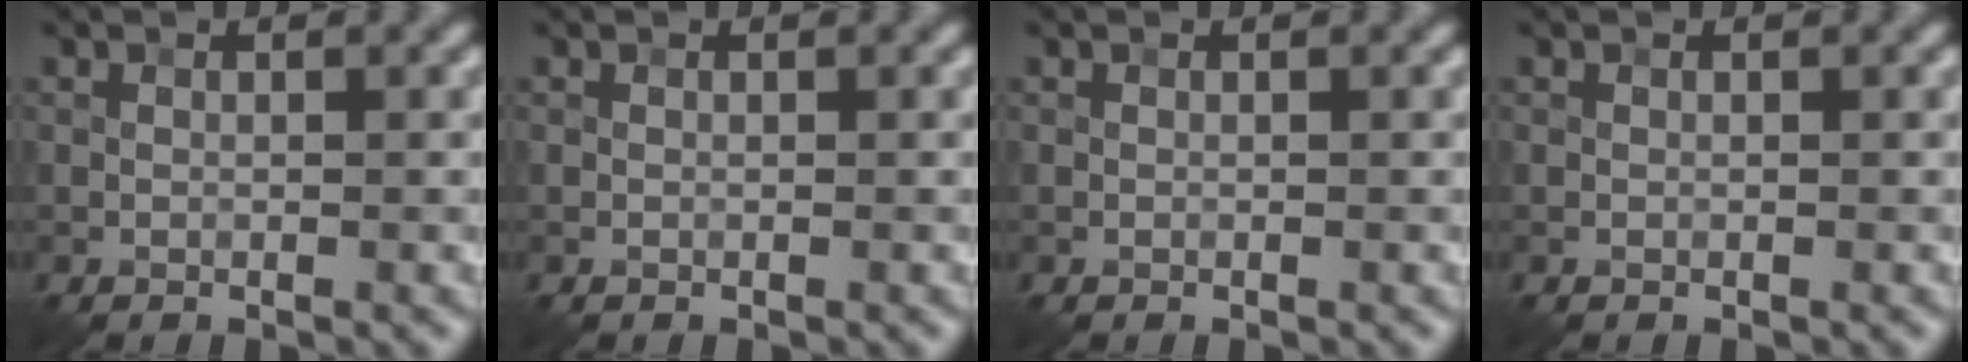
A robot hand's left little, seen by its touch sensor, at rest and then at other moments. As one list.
[{"total": 0.0}, {"total": 0.0}, {"total": 0.0}]